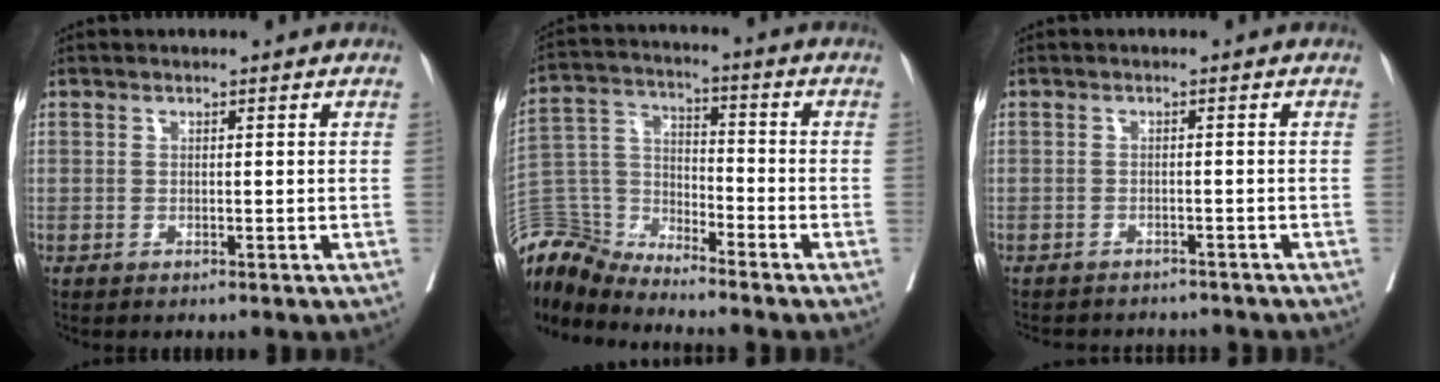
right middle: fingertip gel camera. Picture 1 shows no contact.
{"total": 9.0, "force": [-9.0, 0.7, -0.9], "torque": [0.015, 0.036, -0.181]}
{"total": 7.5, "force": [-7.1, 2.1, 1.5], "torque": [-0.019, 0.001, -0.086]}